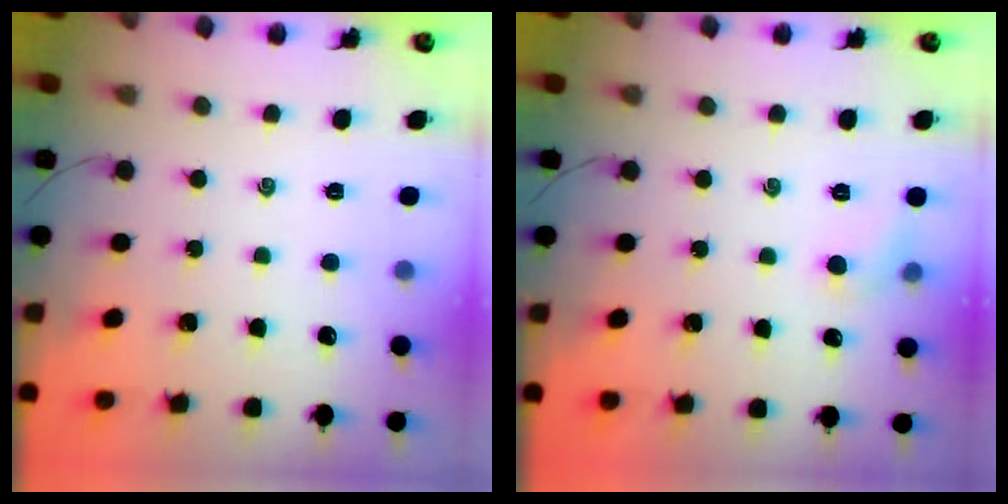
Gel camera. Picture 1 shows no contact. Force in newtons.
{"total": 4.8, "press": 4.6, "slide": 1.4}